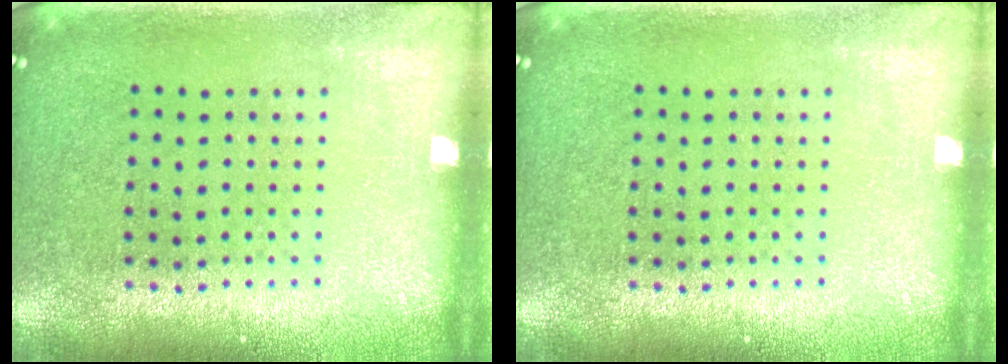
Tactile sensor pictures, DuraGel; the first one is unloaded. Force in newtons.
{"total": 0.0}